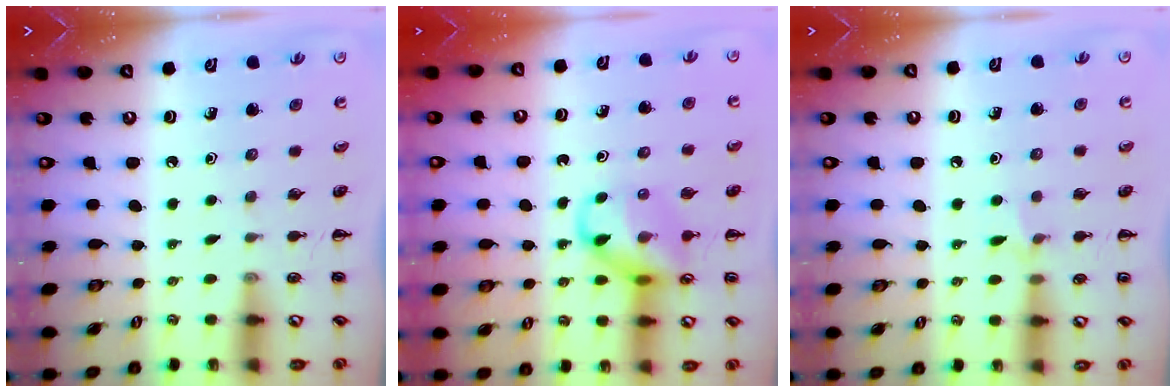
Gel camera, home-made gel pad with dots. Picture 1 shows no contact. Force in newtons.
{"total": 12.7, "press": 12.6, "slide": 2.1}
{"total": 5.8, "press": 5.5, "slide": 1.7}